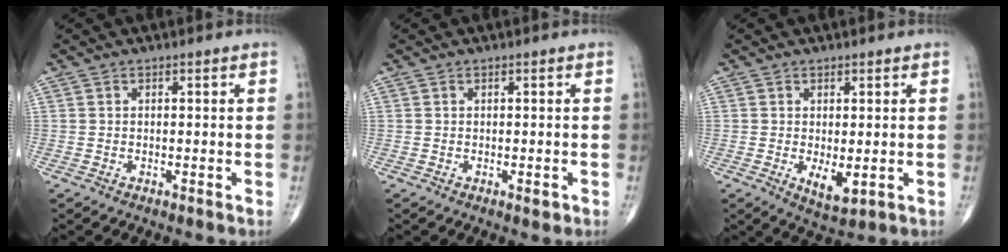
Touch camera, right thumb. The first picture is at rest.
{"total": 1.7, "force": [-0.5, 0.9, 1.4], "torque": [-0.011, -0.003, -0.003]}
{"total": 4.2, "force": [-0.5, 1.9, 3.7], "torque": [-0.054, -0.014, 0.002]}